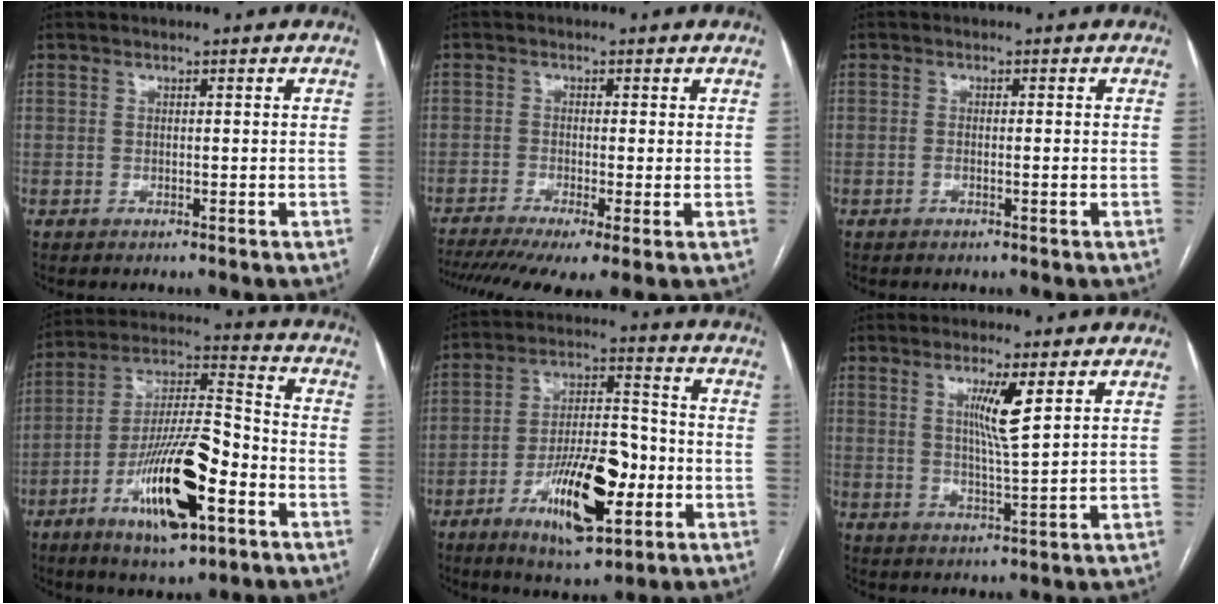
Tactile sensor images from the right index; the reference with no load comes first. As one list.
[{"total": 10.9, "force": [-6.7, 2.4, 8.2], "torque": [-0.154, -0.014, -0.109]}, {"total": 1.5, "force": [-0.4, 0.3, 1.4], "torque": [-0.026, 0.000, -0.004]}, {"total": 17.7, "force": [-7.3, 4.2, 15.6], "torque": [-0.293, -0.003, -0.119]}, {"total": 14.9, "force": [-5.5, 4.6, 13.0], "torque": [-0.229, 0.005, -0.085]}, {"total": 5.8, "force": [2.3, -0.2, 5.3], "torque": [-0.095, -0.010, 0.041]}]